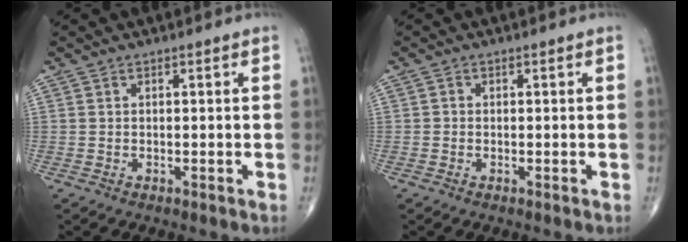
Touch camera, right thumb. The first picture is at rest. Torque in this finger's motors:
{"motor_torque": [-0.29, 0.08, -0.14, -0.07, 0.02]}